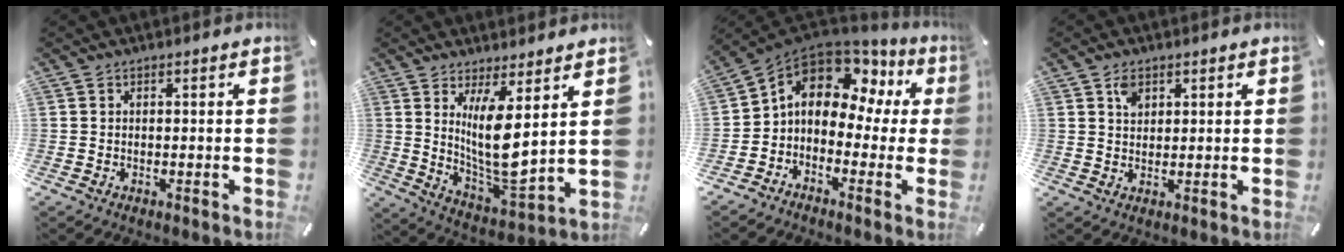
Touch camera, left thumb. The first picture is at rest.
{"total": 12.3, "force": [4.9, 3.8, 10.7], "torque": [-0.211, -0.051, 0.086]}
{"total": 10.3, "force": [3.9, 7.3, 6.1], "torque": [-0.121, -0.017, 0.074]}
{"total": 3.1, "force": [1.8, 2.2, 1.1], "torque": [-0.009, -0.004, 0.032]}